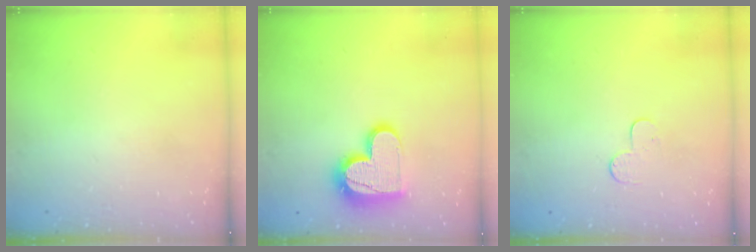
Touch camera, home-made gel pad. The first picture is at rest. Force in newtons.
{"total": 14.8, "press": 14.7, "slide": 1.0}
{"total": 5.3, "press": 5.3, "slide": 0.5}